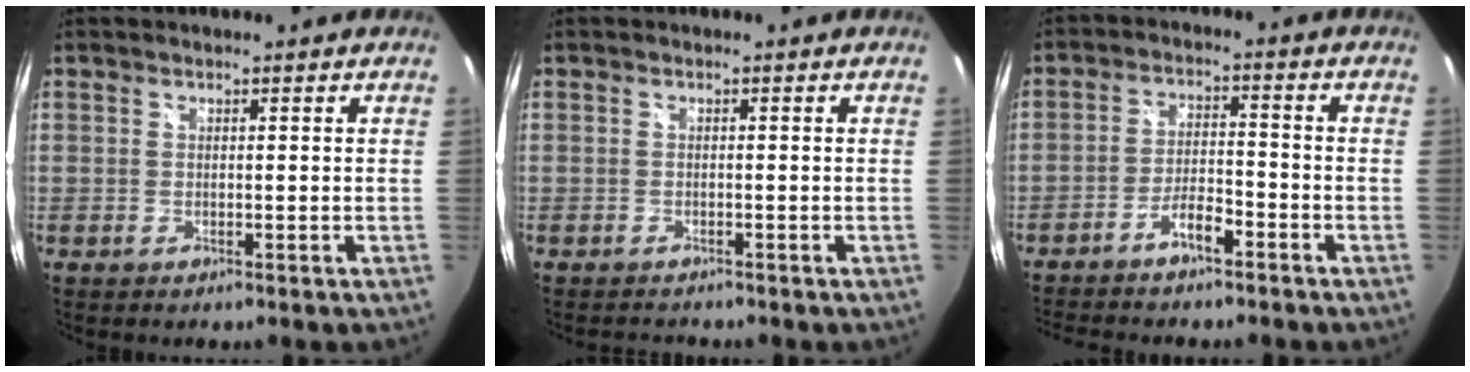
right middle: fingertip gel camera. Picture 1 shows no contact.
{"total": 1.6, "force": [-1.6, 0.2, 0.1], "torque": [-0.006, -0.009, -0.024]}
{"total": 6.4, "force": [-5.1, 1.2, 3.7], "torque": [-0.085, 0.013, -0.091]}